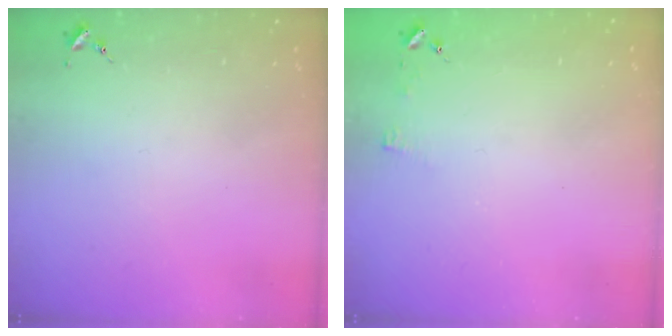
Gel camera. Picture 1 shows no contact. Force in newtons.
{"total": 3.4, "press": 3.3, "slide": 0.3}